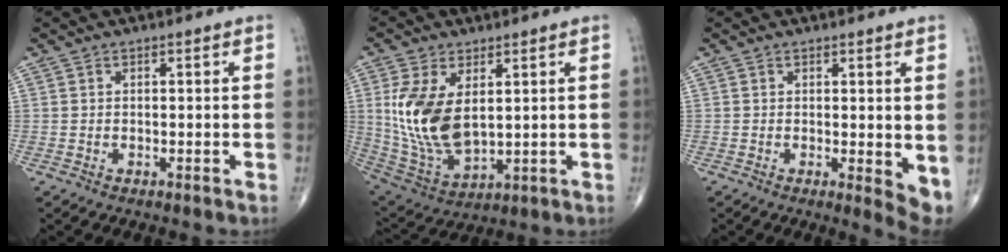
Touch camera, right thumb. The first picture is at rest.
{"total": 14.6, "force": [2.7, 8.1, 11.8], "torque": [-0.237, -0.018, 0.071]}
{"total": 4.6, "force": [0.4, 1.5, 4.3], "torque": [-0.058, -0.015, 0.007]}